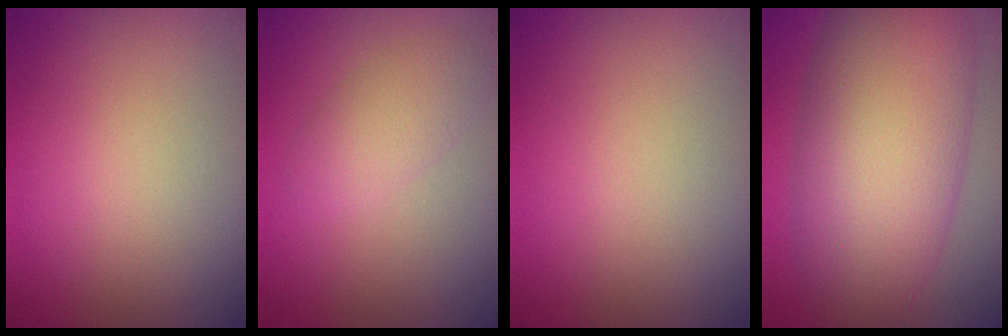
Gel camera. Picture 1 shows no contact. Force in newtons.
{"total": 2.5, "press": 2.5, "slide": 0.1}
{"total": 0.0}
{"total": 11.5, "press": 11.4, "slide": 0.2}